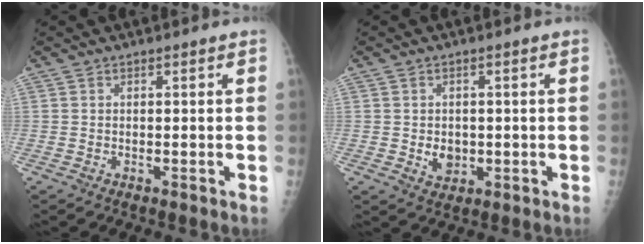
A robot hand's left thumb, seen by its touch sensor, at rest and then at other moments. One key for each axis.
{"total": 4.1, "fx": -0.4, "fy": 3.3, "fz": 2.4, "tx": -0.020, "ty": 0.000, "tz": 0.003}